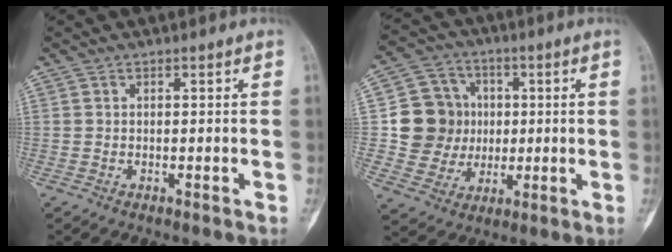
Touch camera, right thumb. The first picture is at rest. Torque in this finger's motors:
{"motor_torque": [1.25, 1.20, 0.24, -0.24, -0.07]}